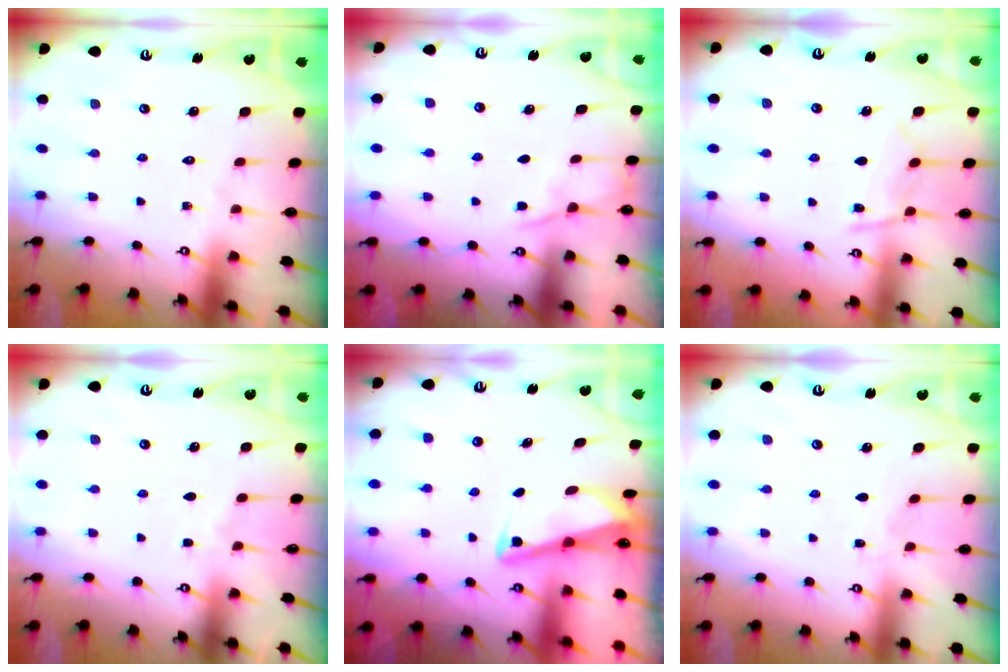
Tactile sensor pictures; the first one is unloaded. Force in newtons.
{"total": 3.3, "press": 3.3, "slide": 0.5}
{"total": 8.0, "press": 7.9, "slide": 0.8}
{"total": 2.2, "press": 2.2, "slide": 0.4}
{"total": 2.9, "press": 2.8, "slide": 0.4}
{"total": 3.1, "press": 3.1, "slide": 0.4}